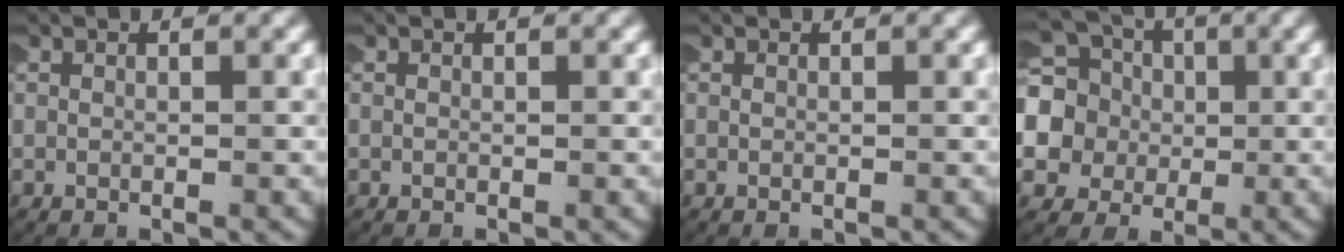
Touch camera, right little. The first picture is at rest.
{"total": 0.0}
{"total": 0.0}
{"total": 13.1, "force": [0.7, 12.2, 4.6], "torque": [-0.146, -0.020, -0.005]}